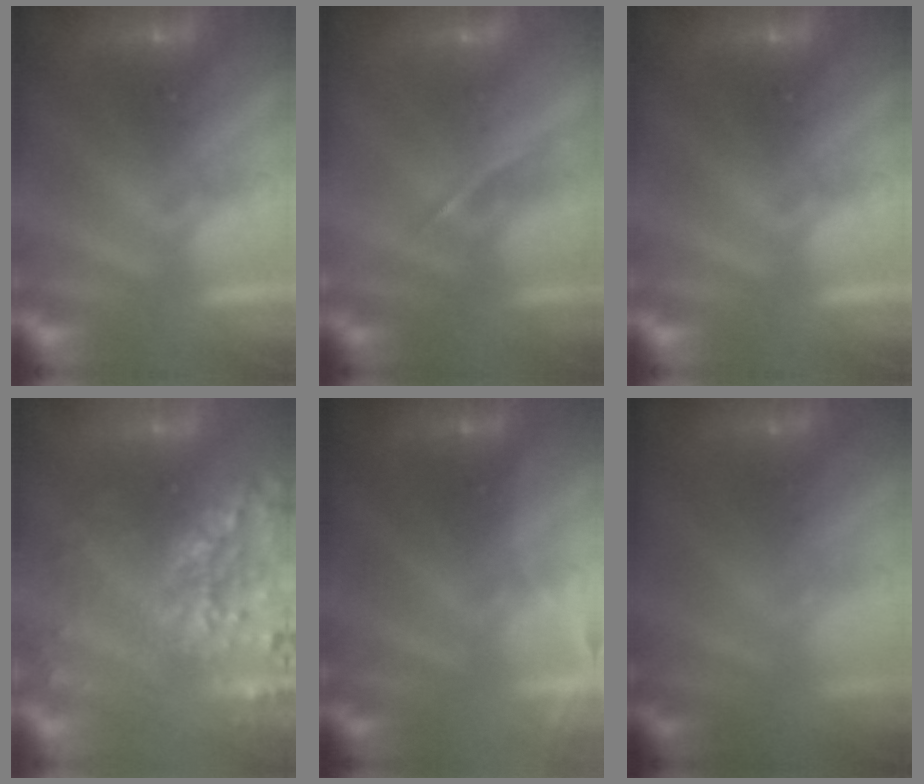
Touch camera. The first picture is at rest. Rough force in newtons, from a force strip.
{"total": 1.3}
{"total": 0.0}
{"total": 6.5}
{"total": 2.9}
{"total": 1.7}